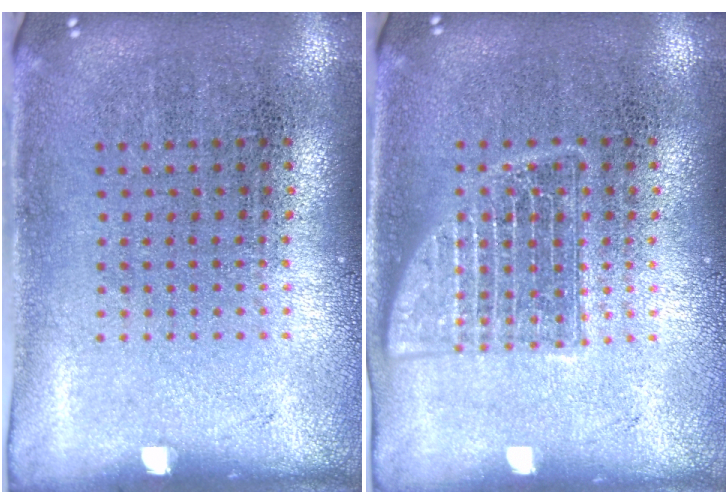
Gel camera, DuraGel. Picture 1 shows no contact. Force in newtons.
{"total": 2.5, "press": 2.5, "slide": 0.4}